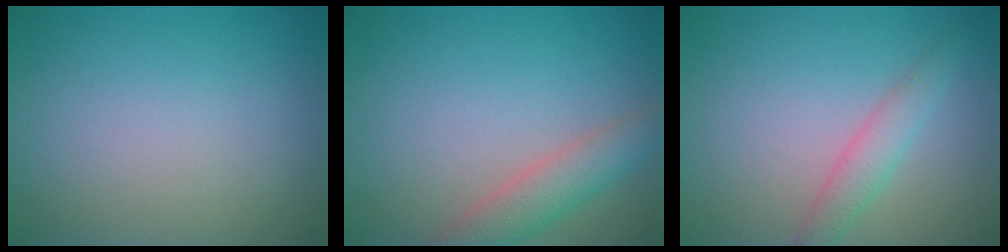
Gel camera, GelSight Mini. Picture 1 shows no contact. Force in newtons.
{"total": 3.5, "press": 3.5, "slide": 0.2}
{"total": 2.3, "press": 2.3, "slide": 0.1}